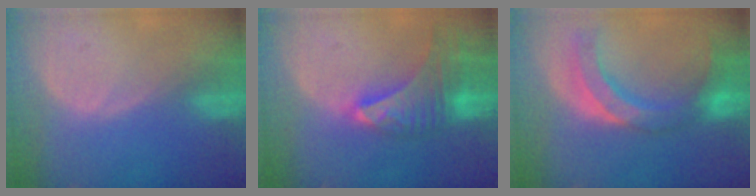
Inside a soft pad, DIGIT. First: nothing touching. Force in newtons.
{"total": 9.8, "press": 8.7, "slide": 4.5}
{"total": 9.5, "press": 9.2, "slide": 2.5}